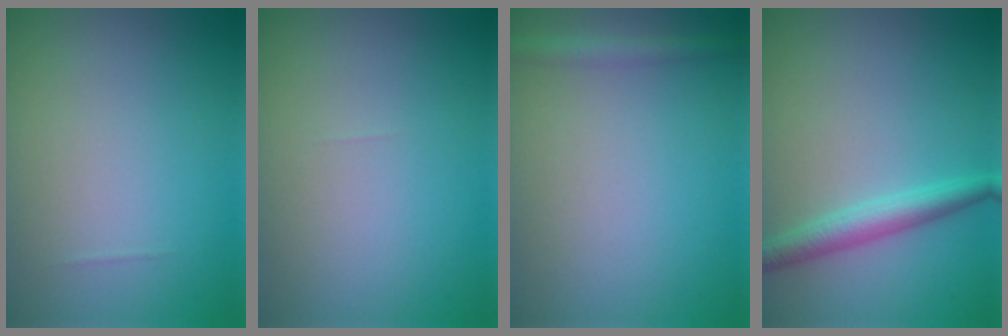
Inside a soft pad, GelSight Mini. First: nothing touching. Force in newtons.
{"total": 0.0}
{"total": 1.6, "press": 1.6, "slide": 0.1}
{"total": 2.8, "press": 2.8, "slide": 0.0}